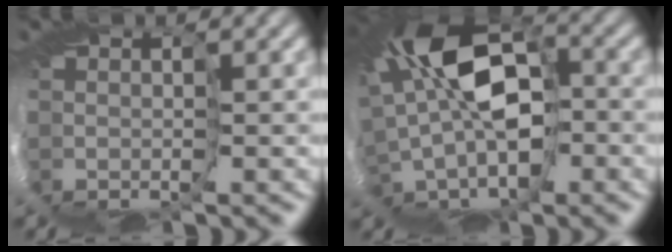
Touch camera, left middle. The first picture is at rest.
{"total": 8.4, "force": [0.8, 3.9, 7.4], "torque": [-0.177, 0.009, 0.012]}